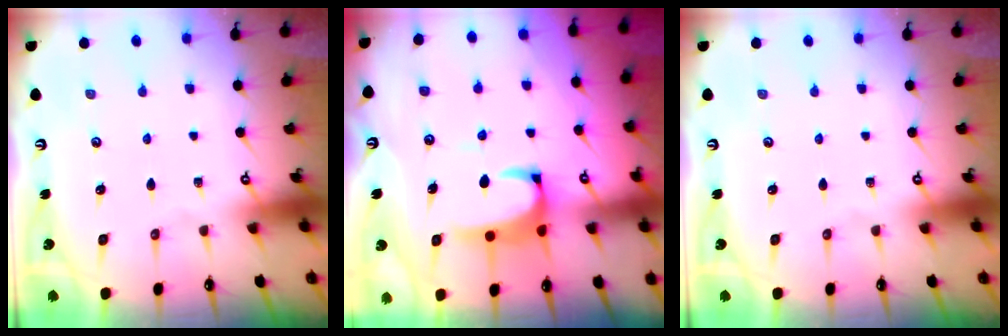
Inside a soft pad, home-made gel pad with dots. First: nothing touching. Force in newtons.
{"total": 2.4, "press": 2.3, "slide": 0.9}
{"total": 0.0}